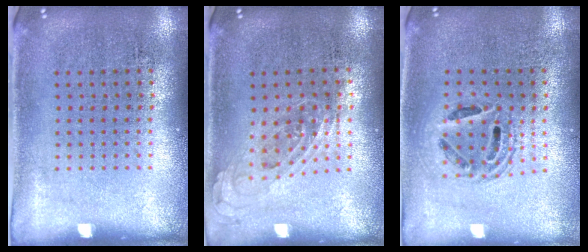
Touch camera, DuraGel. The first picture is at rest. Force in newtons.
{"total": 0.8, "press": 0.7, "slide": 0.4}
{"total": 1.4, "press": 1.2, "slide": 0.6}